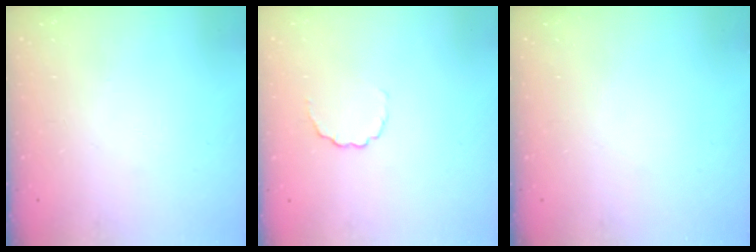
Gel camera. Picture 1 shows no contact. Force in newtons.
{"total": 3.4, "press": 3.2, "slide": 1.2}
{"total": 0.0}